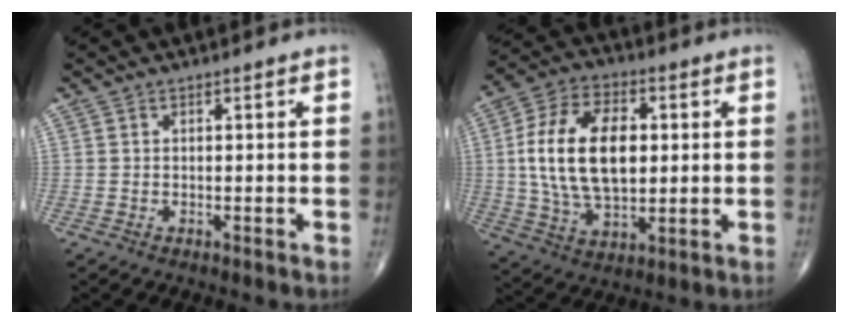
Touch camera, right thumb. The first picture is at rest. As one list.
[{"total": 18.3, "force": [1.8, 10.6, 14.9], "torque": [-0.265, 0.004, 0.035]}]